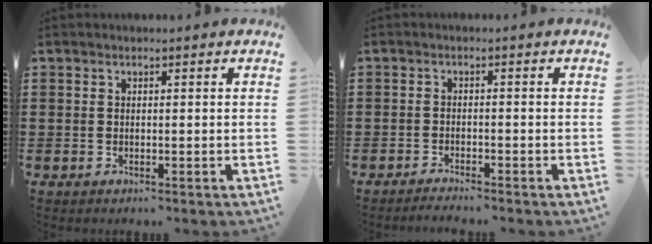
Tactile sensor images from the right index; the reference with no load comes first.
{"total": 1.6, "force": [-1.6, -0.1, 0.1], "torque": [-0.006, 0.002, -0.033]}